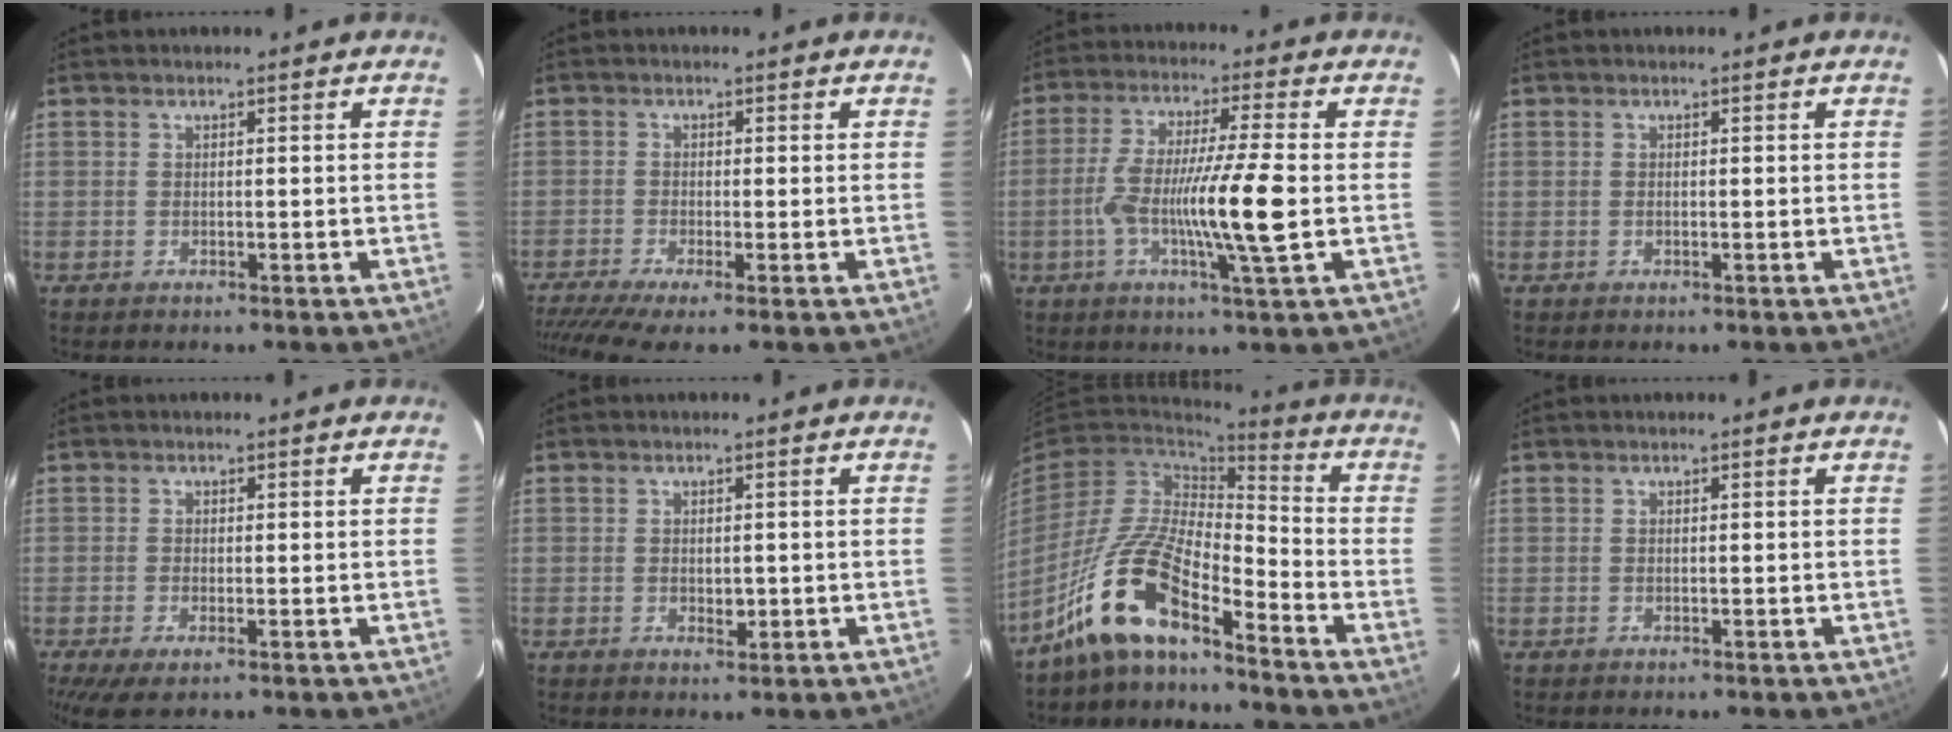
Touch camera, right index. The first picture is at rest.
{"total": 6.5, "force": [-4.3, 0.7, 4.7], "torque": [-0.086, -0.008, -0.078]}
{"total": 12.0, "force": [-2.0, -0.4, 11.8], "torque": [-0.223, -0.007, -0.044]}
{"total": 0.0}
{"total": 3.9, "force": [-2.0, 1.4, 3.0], "torque": [-0.057, -0.009, -0.029]}
{"total": 1.8, "force": [-0.2, 1.0, 1.5], "torque": [-0.025, -0.002, 0.001]}
{"total": 12.4, "force": [-8.8, 3.0, 8.3], "torque": [-0.176, 0.009, -0.167]}
{"total": 0.0}